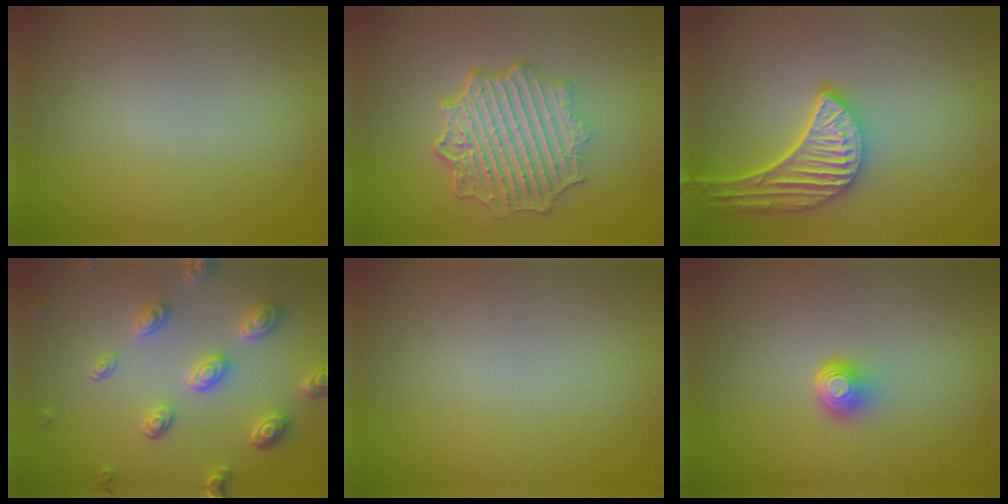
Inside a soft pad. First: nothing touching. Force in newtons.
{"total": 6.6, "press": 5.1, "slide": 4.2}
{"total": 5.2, "press": 4.3, "slide": 3.0}
{"total": 4.6, "press": 3.7, "slide": 2.7}
{"total": 0.0}
{"total": 2.0, "press": 1.3, "slide": 1.6}